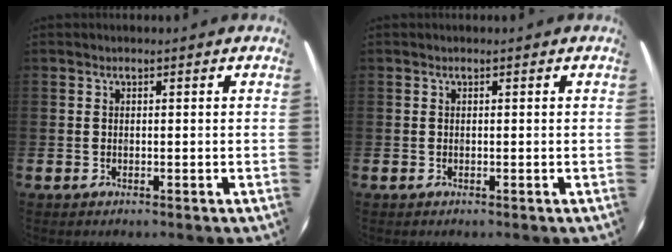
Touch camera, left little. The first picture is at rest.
{"total": 0.0}